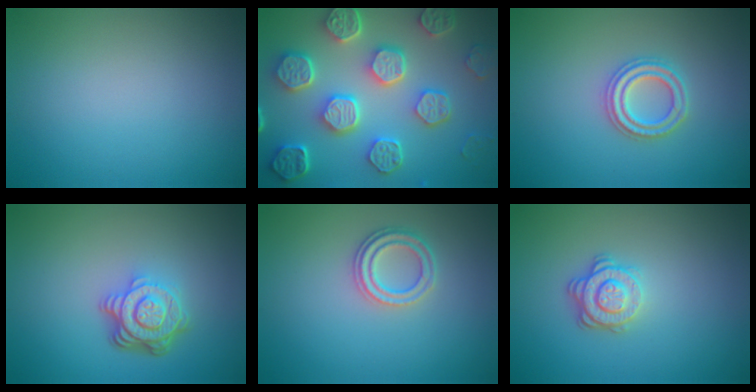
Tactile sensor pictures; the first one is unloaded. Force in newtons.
{"total": 8.4, "press": 6.5, "slide": 5.3}
{"total": 2.4, "press": 2.4, "slide": 0.4}
{"total": 4.6, "press": 3.4, "slide": 3.2}
{"total": 2.3, "press": 2.1, "slide": 1.0}
{"total": 3.0, "press": 2.6, "slide": 1.5}